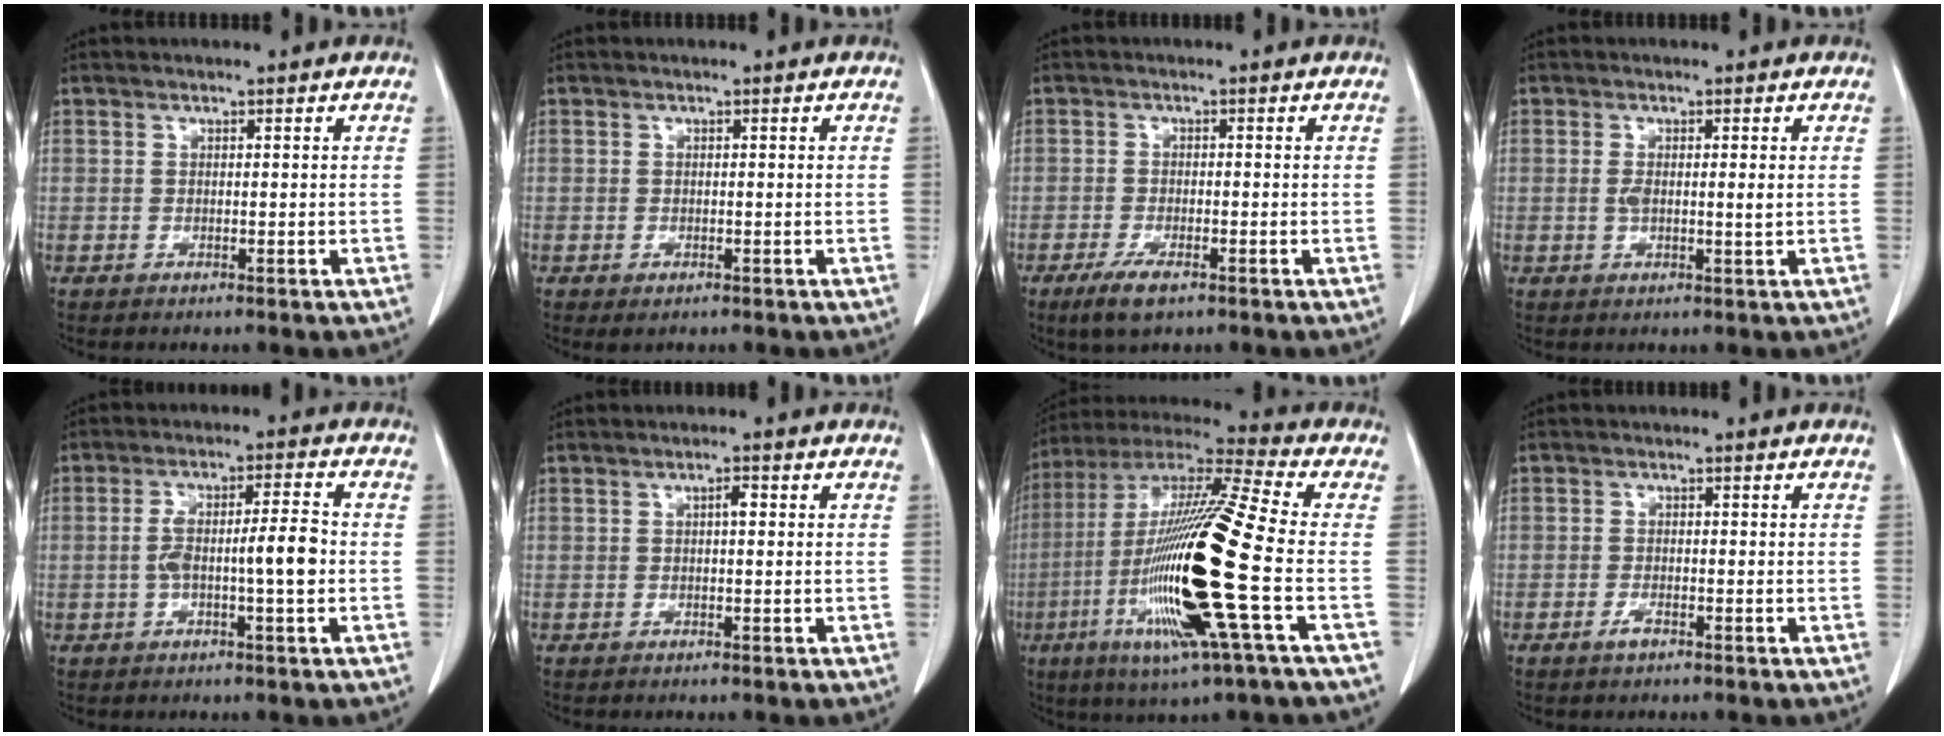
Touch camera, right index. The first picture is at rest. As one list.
[{"total": 1.0, "force": [-0.5, 0.6, 0.6], "torque": [-0.011, -0.001, -0.001]}, {"total": 4.4, "force": [-2.7, 1.2, 3.2], "torque": [-0.069, -0.007, -0.045]}, {"total": 2.7, "force": [0.1, 0.6, 2.6], "torque": [-0.051, -0.001, 0.003]}, {"total": 7.2, "force": [-1.1, 0.7, 7.1], "torque": [-0.134, 0.016, -0.018]}, {"total": 1.3, "force": [0.2, 0.3, 1.2], "torque": [-0.019, 0.004, 0.003]}, {"total": 23.3, "force": [-5.6, 0.4, 22.6], "torque": [-0.468, -0.028, -0.116]}, {"total": 1.5, "force": [-1.0, 0.4, 1.1], "torque": [-0.025, -0.001, -0.018]}]